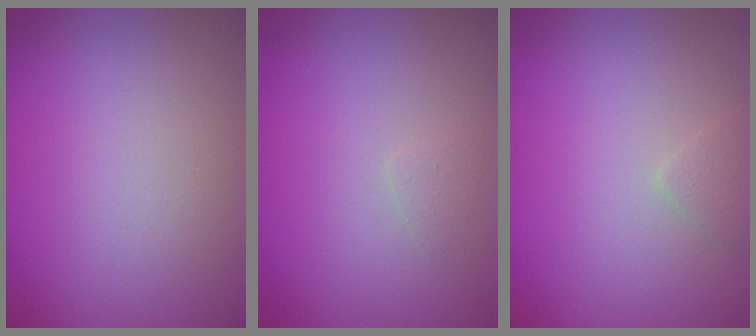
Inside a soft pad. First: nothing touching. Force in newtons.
{"total": 0.6, "press": 0.6, "slide": 0.1}
{"total": 0.8, "press": 0.8, "slide": 0.0}